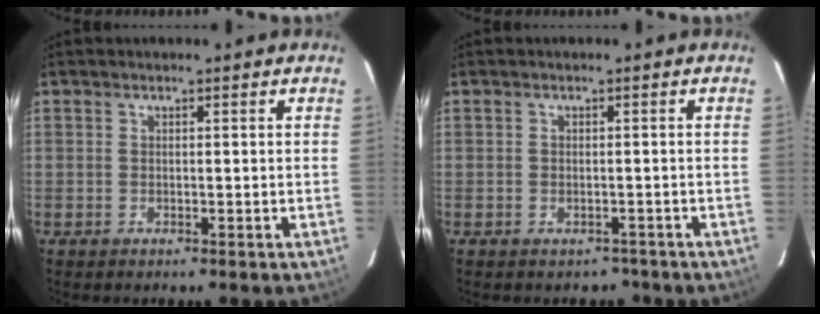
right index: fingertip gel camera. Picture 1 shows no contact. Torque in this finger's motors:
{"motor_torque": [-0.08, -0.11, 0.00, -0.01]}